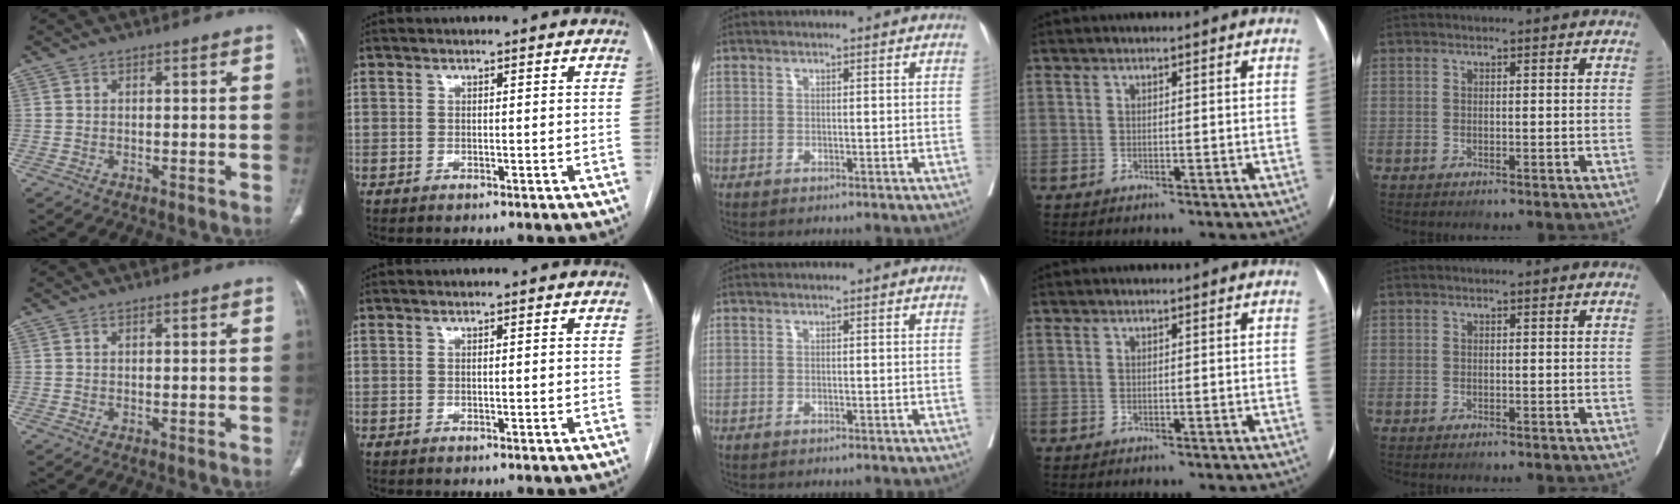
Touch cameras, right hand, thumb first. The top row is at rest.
{"thumb": {"total": 0.5, "force": [0.3, 0.3, 0.4], "torque": [-0.006, 0.000, 0.005]}, "index": {"total": 0.6, "force": [0.0, 0.1, 0.6], "torque": [-0.011, 0.001, 0.002]}}